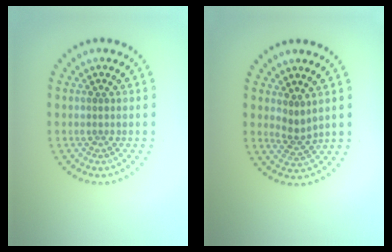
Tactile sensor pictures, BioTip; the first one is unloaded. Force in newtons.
{"total": 1.9, "press": 1.3, "slide": 1.4}